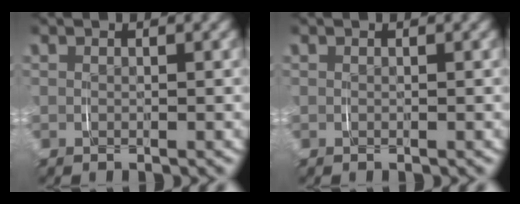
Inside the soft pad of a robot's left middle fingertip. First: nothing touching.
{"total": 0.0}